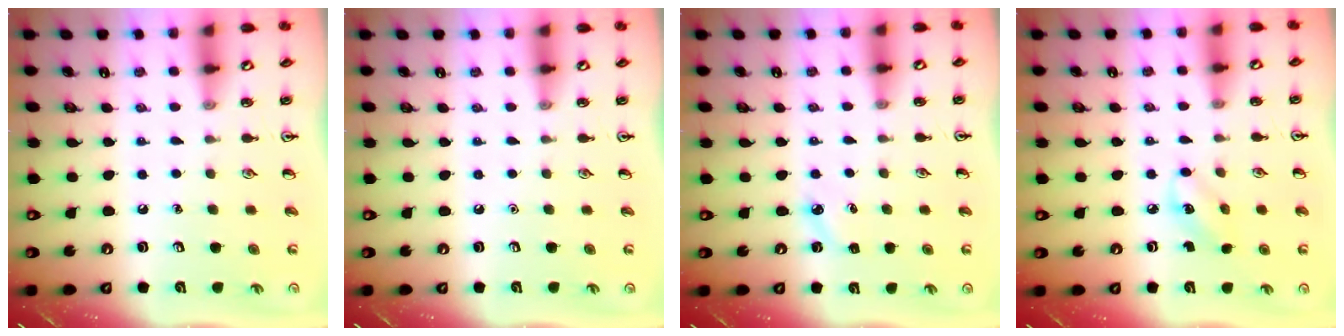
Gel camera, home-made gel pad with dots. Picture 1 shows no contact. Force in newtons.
{"total": 0.0}
{"total": 3.1, "press": 3.0, "slide": 0.9}
{"total": 4.2, "press": 4.1, "slide": 1.1}